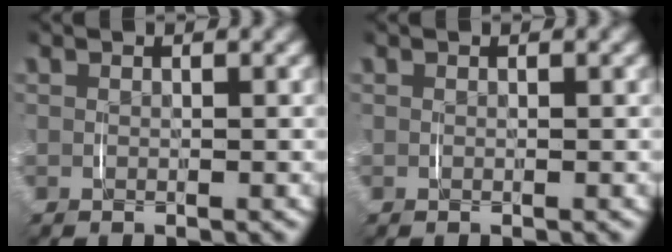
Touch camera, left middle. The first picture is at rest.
{"total": 0.0}